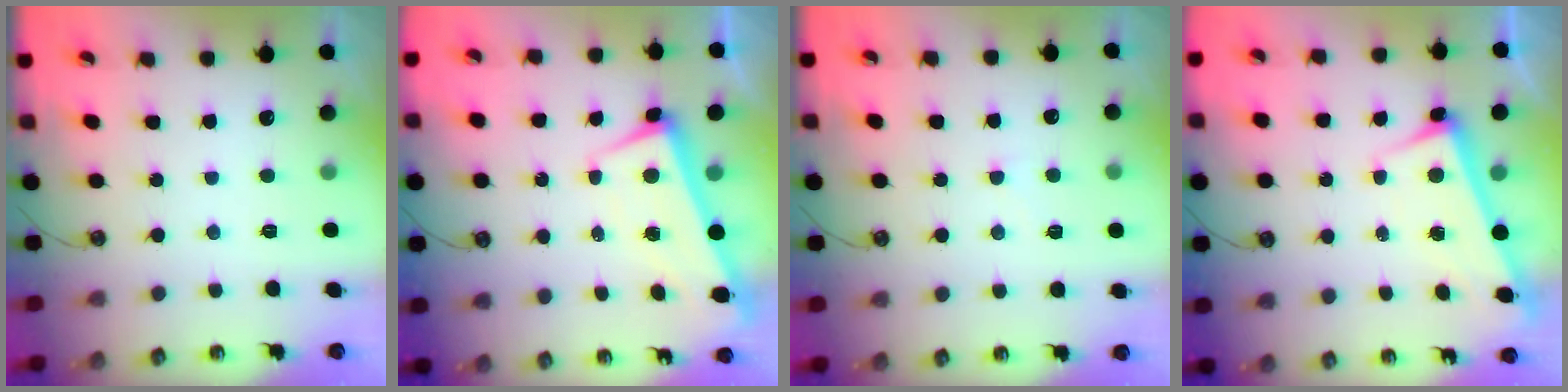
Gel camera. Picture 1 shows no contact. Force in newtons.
{"total": 1.8, "press": 0.8, "slide": 1.6}
{"total": 6.1, "press": 6.0, "slide": 0.9}
{"total": 2.9, "press": 2.8, "slide": 0.6}